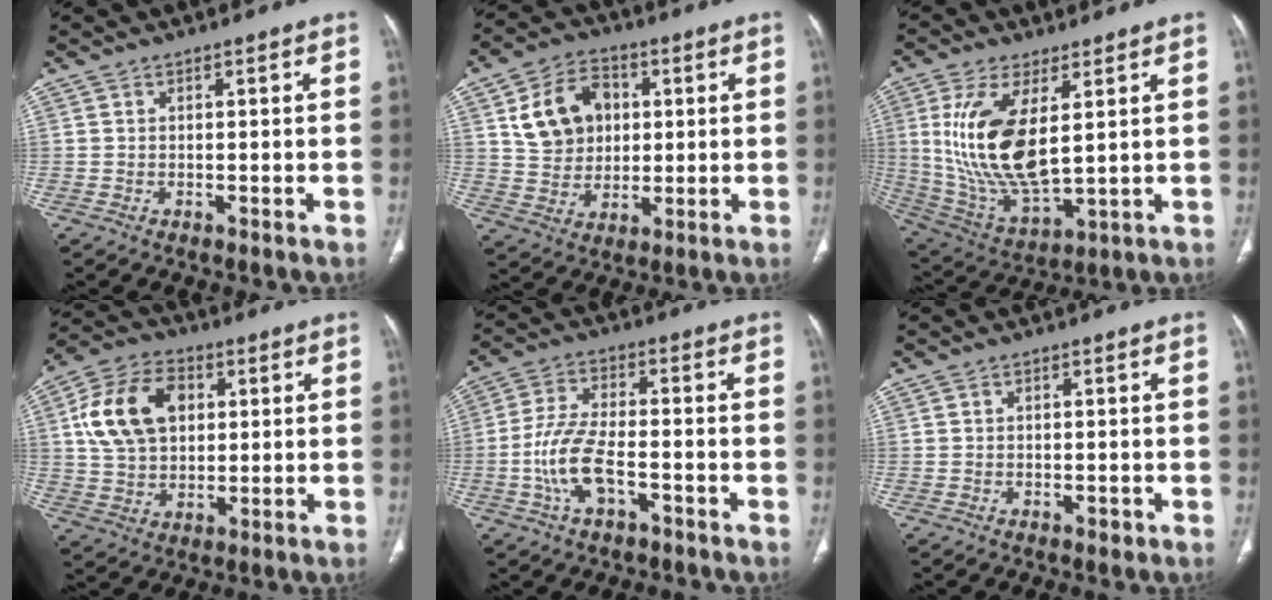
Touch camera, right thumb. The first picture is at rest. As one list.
[{"total": 12.7, "force": [3.3, 10.0, 7.1], "torque": [-0.093, 0.003, 0.061]}, {"total": 17.3, "force": [3.5, 7.4, 15.3], "torque": [-0.312, -0.025, 0.083]}, {"total": 14.9, "force": [3.6, 10.3, 10.2], "torque": [-0.174, 0.011, 0.064]}, {"total": 9.4, "force": [-3.3, 4.2, 7.7], "torque": [-0.167, 0.024, -0.063]}, {"total": 1.1, "force": [-0.4, 0.7, 0.7], "torque": [-0.007, 0.000, -0.006]}]